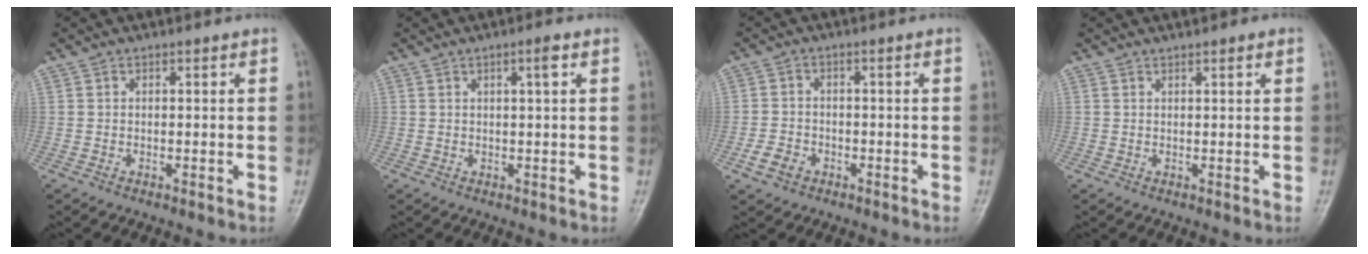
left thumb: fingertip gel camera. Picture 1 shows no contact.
{"total": 2.2, "force": [0.9, 0.2, 2.0], "torque": [-0.033, 0.000, 0.014]}
{"total": 4.0, "force": [-2.0, 2.9, 1.7], "torque": [-0.029, 0.012, -0.036]}
{"total": 1.7, "force": [1.1, 0.5, 1.2], "torque": [-0.016, 0.000, 0.013]}